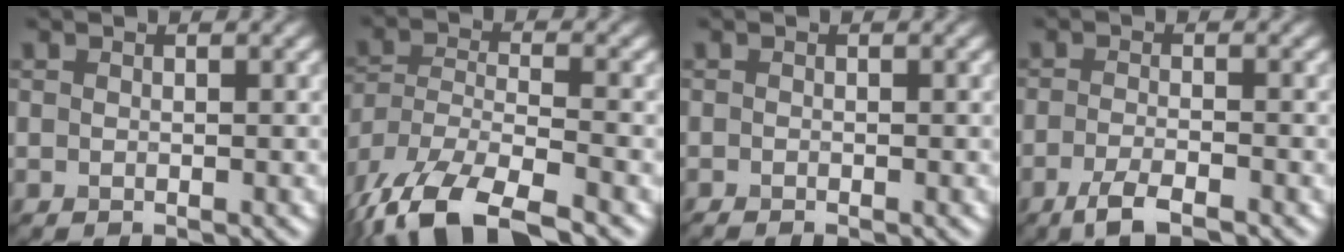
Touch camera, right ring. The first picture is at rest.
{"total": 13.4, "force": [-9.7, 4.6, 8.0], "torque": [-0.169, -0.038, -0.157]}
{"total": 0.6, "force": [-0.6, 0.0, 0.2], "torque": [-0.004, -0.002, -0.012]}
{"total": 3.1, "force": [-2.1, 0.7, 2.2], "torque": [-0.049, -0.002, -0.046]}